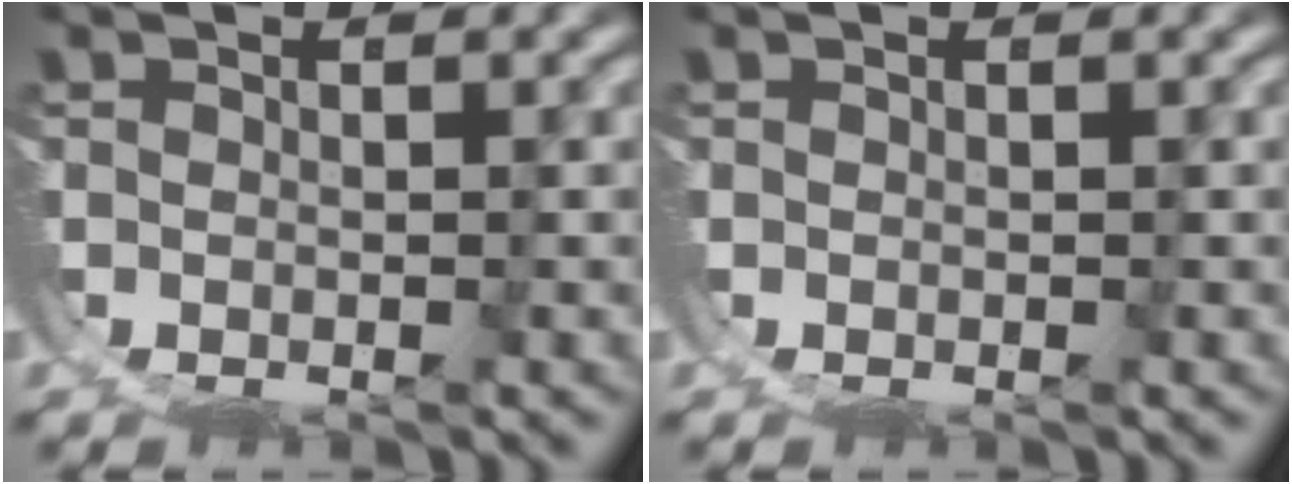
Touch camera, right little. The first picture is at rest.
{"total": 0.0}